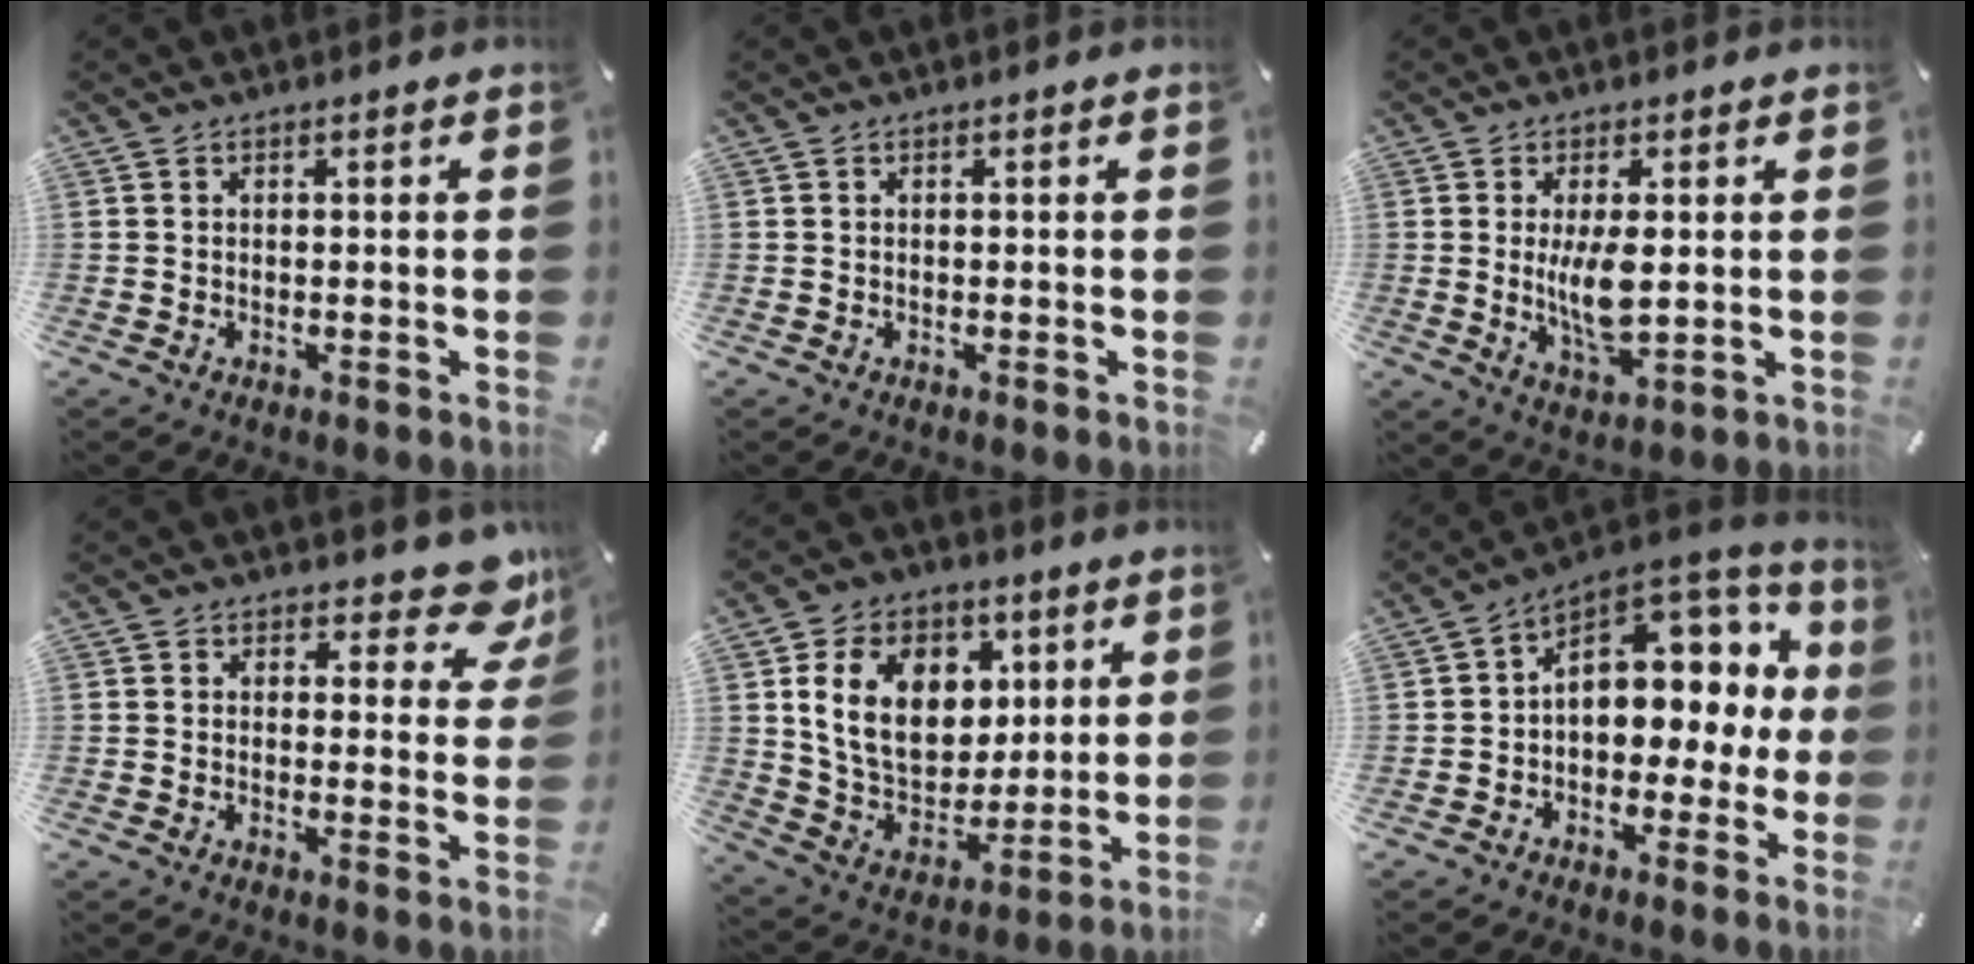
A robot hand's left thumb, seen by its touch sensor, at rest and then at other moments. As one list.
[{"total": 0.0}, {"total": 7.8, "force": [0.6, 2.9, 7.2], "torque": [-0.147, -0.016, 0.002]}, {"total": 7.7, "force": [5.8, 3.6, 3.6], "torque": [-0.023, -0.046, 0.097]}, {"total": 16.8, "force": [5.2, 12.9, 9.6], "torque": [-0.176, -0.003, 0.101]}, {"total": 11.3, "force": [3.5, 8.5, 6.6], "torque": [-0.075, -0.035, 0.064]}]